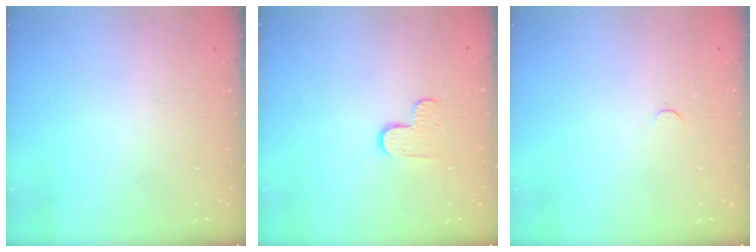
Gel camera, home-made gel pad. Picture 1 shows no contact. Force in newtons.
{"total": 4.6, "press": 4.5, "slide": 0.5}
{"total": 2.5, "press": 2.5, "slide": 0.3}